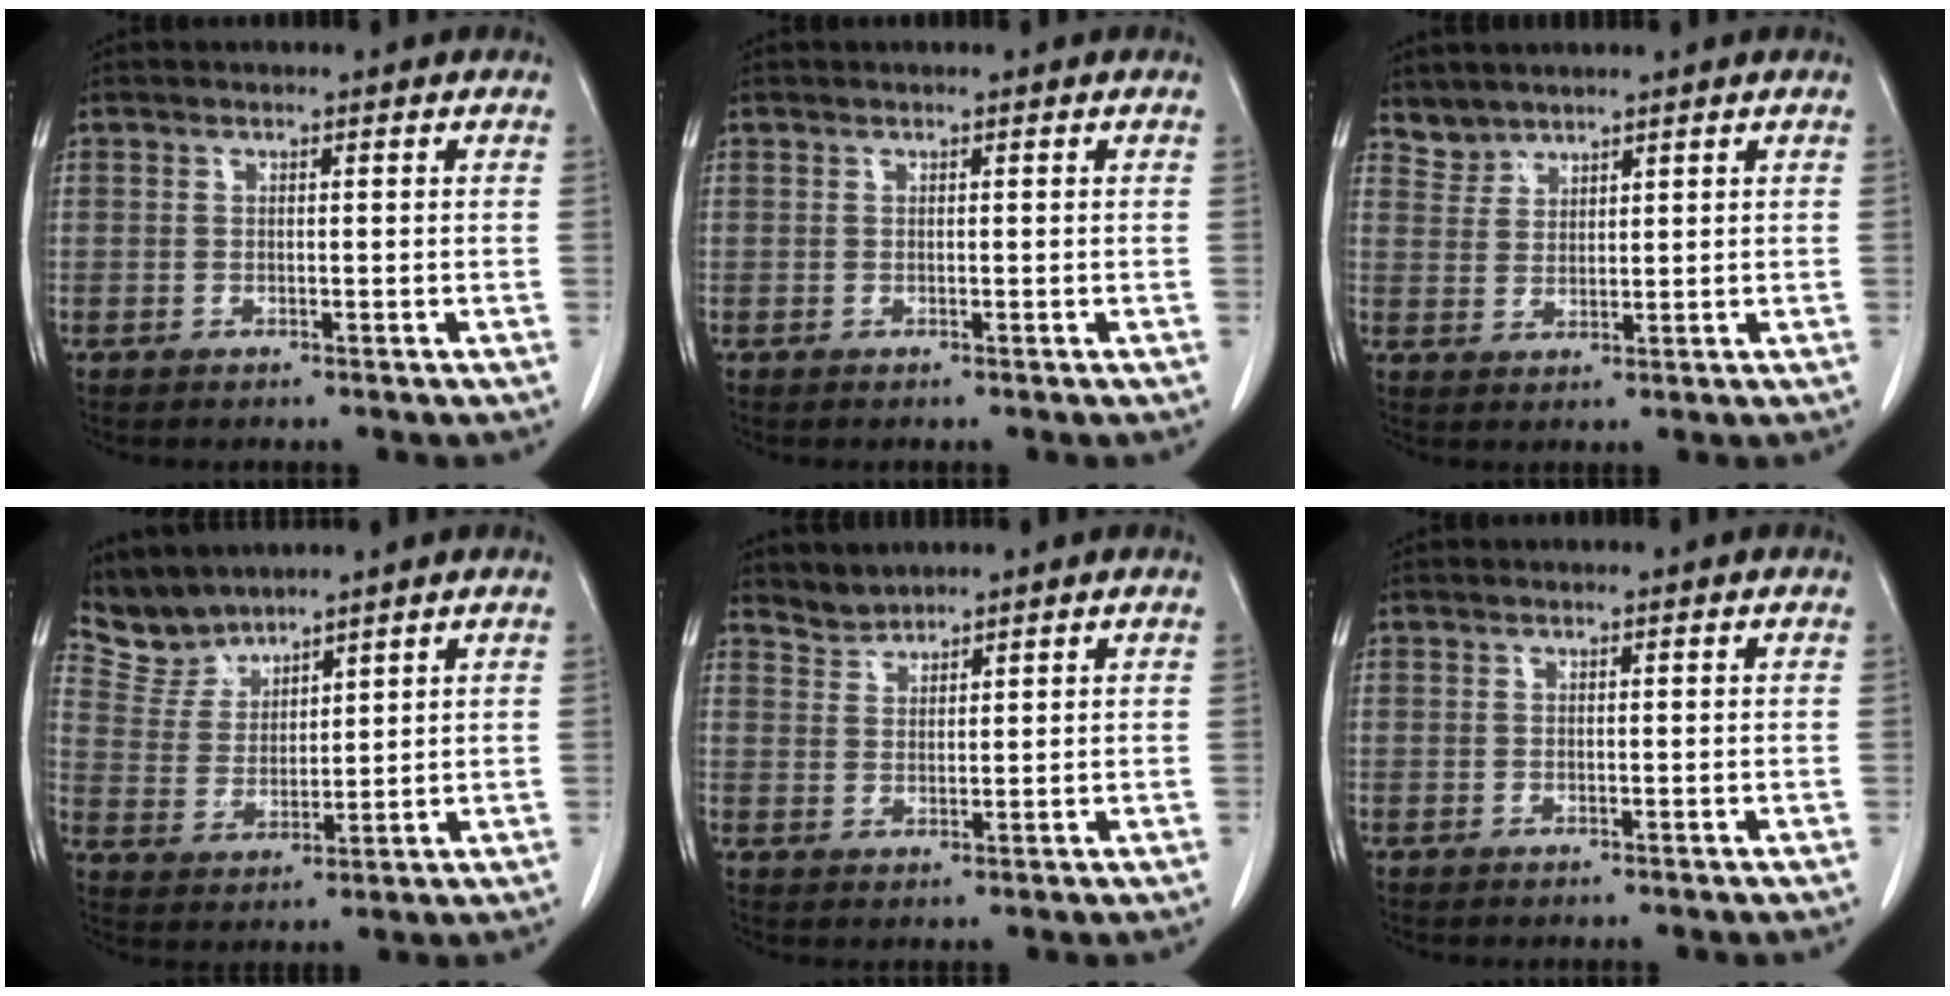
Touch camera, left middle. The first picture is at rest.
{"total": 0.0}
{"total": 2.8, "force": [2.6, 0.9, -0.5], "torque": [0.012, 0.008, 0.052]}
{"total": 5.9, "force": [5.8, 1.1, -0.3], "torque": [-0.006, 0.007, 0.133]}
{"total": 2.4, "force": [2.3, 0.3, -0.6], "torque": [0.009, 0.003, 0.049]}
{"total": 0.0}